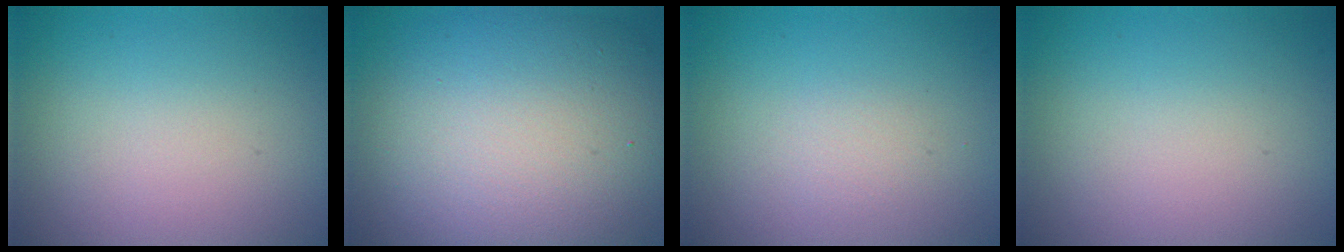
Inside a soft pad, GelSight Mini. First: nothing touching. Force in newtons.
{"total": 12.9, "press": 12.9, "slide": 0.7}
{"total": 0.9, "press": 0.9, "slide": 0.0}
{"total": 0.0}